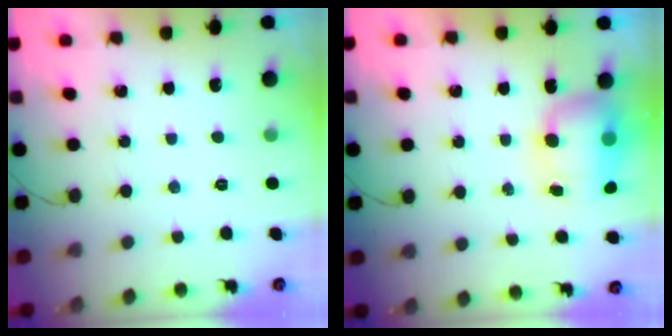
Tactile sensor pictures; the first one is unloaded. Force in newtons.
{"total": 9.1, "press": 8.7, "slide": 2.6}